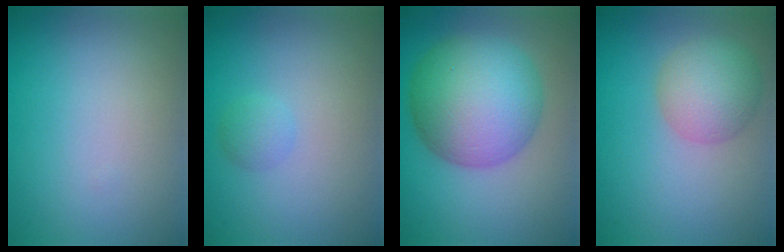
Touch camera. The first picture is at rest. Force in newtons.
{"total": 1.1, "press": 1.1, "slide": 0.1}
{"total": 10.6, "press": 10.6, "slide": 0.2}
{"total": 4.4, "press": 4.4, "slide": 0.0}